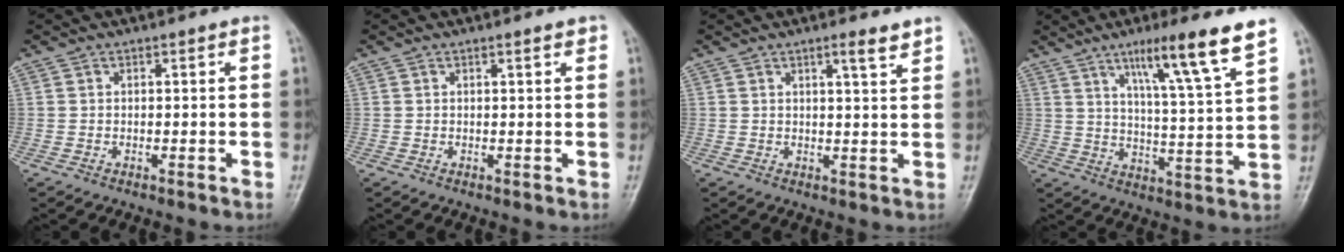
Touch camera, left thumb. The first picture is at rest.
{"total": 1.4, "force": [0.9, 0.2, 1.0], "torque": [-0.014, -0.002, 0.010]}
{"total": 3.3, "force": [2.4, 0.2, 2.3], "torque": [-0.034, -0.019, 0.036]}
{"total": 13.8, "force": [8.5, 0.4, 10.9], "torque": [-0.168, -0.044, 0.136]}